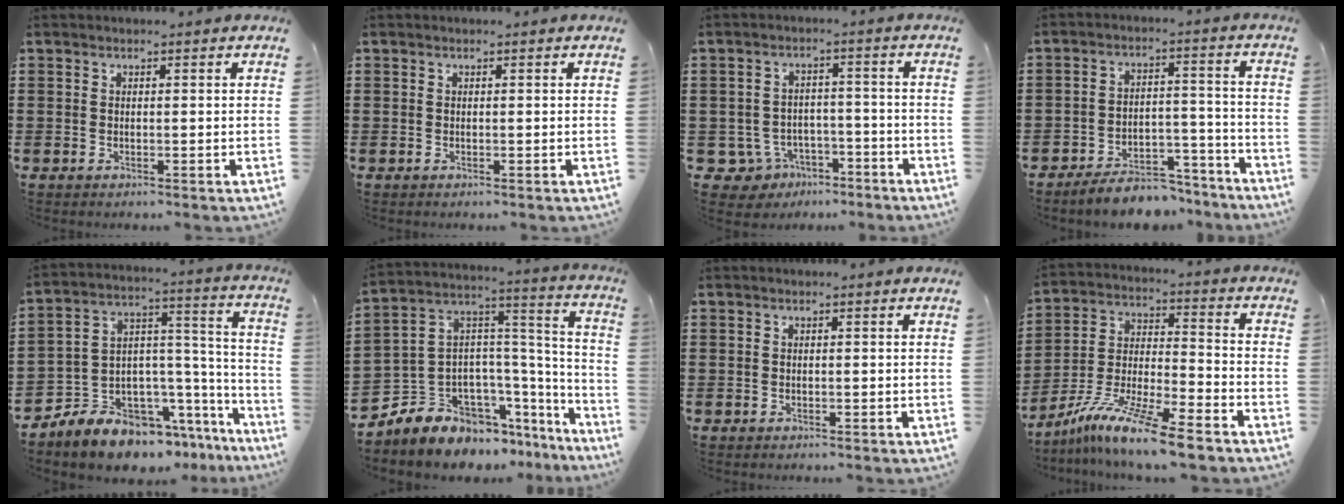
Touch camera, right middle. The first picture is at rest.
{"total": 0.0}
{"total": 4.7, "force": [-3.6, 2.8, 1.0], "torque": [-0.040, 0.007, -0.073]}
{"total": 6.5, "force": [-6.2, 1.5, 1.4], "torque": [-0.016, 0.021, -0.117]}
{"total": 8.5, "force": [-7.8, 3.2, 1.1], "torque": [-0.046, -0.010, -0.156]}
{"total": 7.5, "force": [-6.2, 4.2, 0.5], "torque": [-0.046, -0.018, -0.123]}
{"total": 0.0}
{"total": 11.5, "force": [-9.7, -0.1, 6.2], "torque": [-0.124, 0.006, -0.191]}